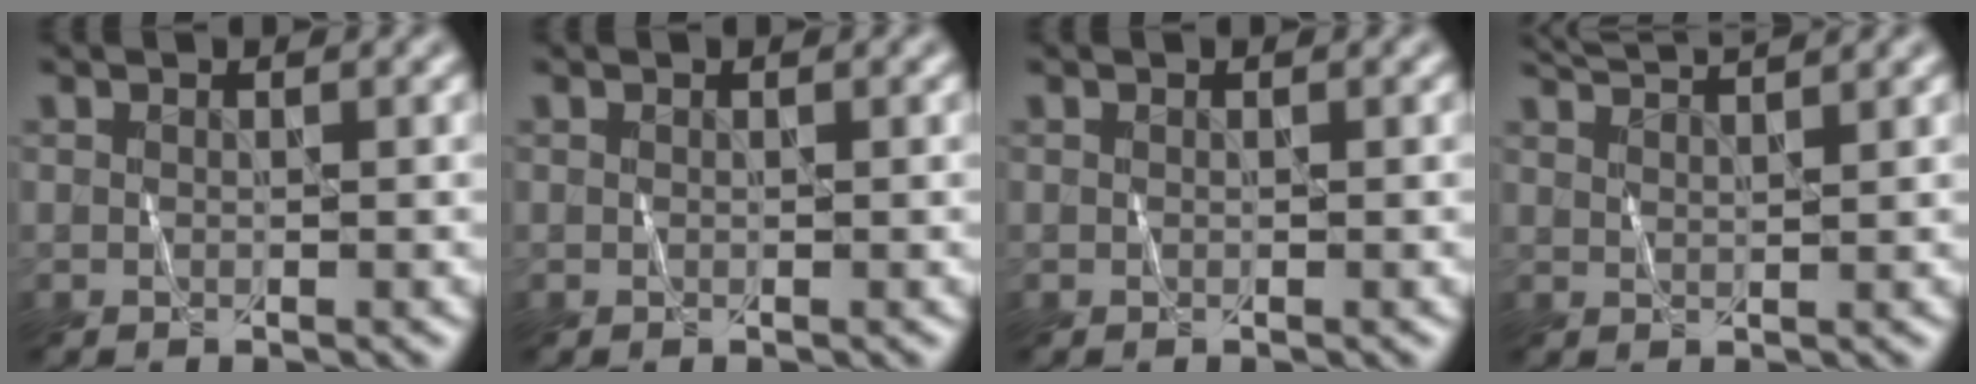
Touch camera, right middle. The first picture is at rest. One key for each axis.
{"total": 0.0}
{"total": 0.0}
{"total": 4.4, "fx": 3.9, "fy": 0.7, "fz": 2.0, "tx": -0.015, "ty": 0.016, "tz": 0.040}